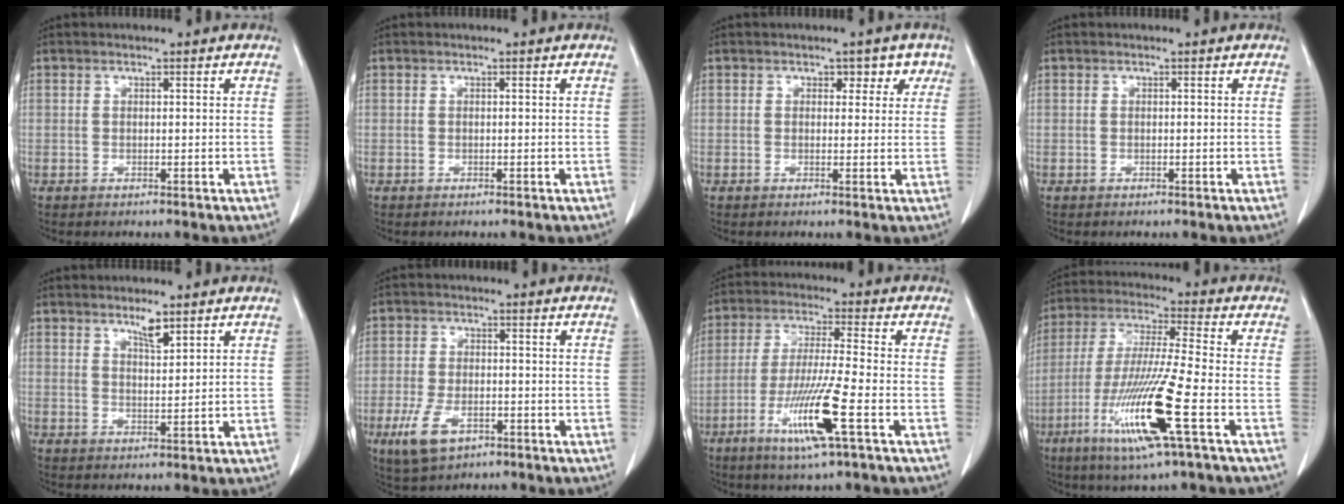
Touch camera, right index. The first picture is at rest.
{"total": 0.0}
{"total": 3.1, "force": [1.5, 2.3, 1.4], "torque": [0.004, 0.008, 0.014]}
{"total": 0.0}
{"total": 3.0, "force": [2.3, 0.5, 1.9], "torque": [-0.036, -0.003, 0.043]}
{"total": 6.6, "force": [-3.2, 3.2, 4.8], "torque": [-0.104, -0.009, -0.052]}
{"total": 11.3, "force": [-4.6, -0.5, 10.3], "torque": [-0.203, -0.022, -0.089]}
{"total": 15.3, "force": [-6.0, -0.5, 14.1], "torque": [-0.291, -0.028, -0.115]}